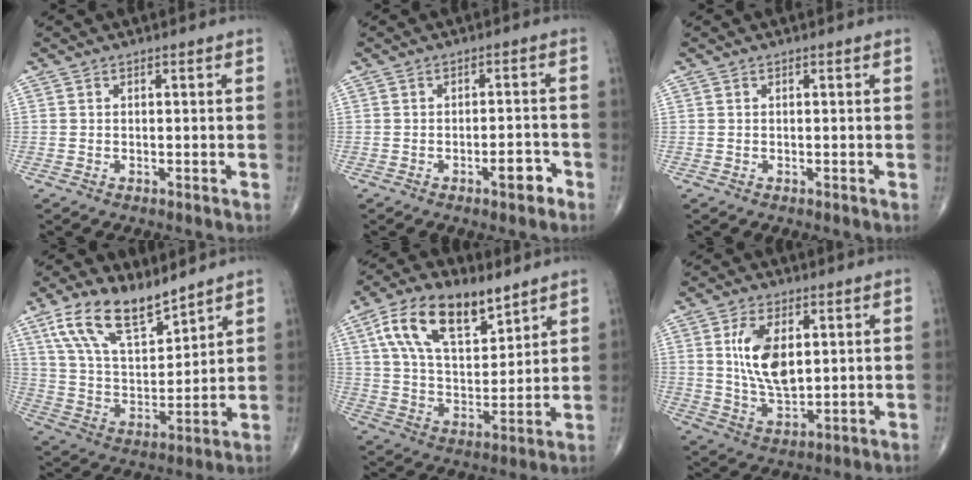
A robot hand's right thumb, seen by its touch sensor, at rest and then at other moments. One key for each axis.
{"total": 3.8, "fx": -2.1, "fy": 1.3, "fz": 2.9, "tx": -0.032, "ty": 0.014, "tz": -0.030}
{"total": 0.0}
{"total": 14.6, "fx": 10.1, "fy": 5.8, "fz": 8.7, "tx": -0.141, "ty": -0.051, "tz": 0.204}
{"total": 17.3, "fx": 9.2, "fy": 8.6, "fz": 11.9, "tx": -0.183, "ty": -0.031, "tz": 0.170}
{"total": 11.2, "fx": 2.6, "fy": 5.9, "fz": 9.1, "tx": -0.162, "ty": -0.017, "tz": 0.055}